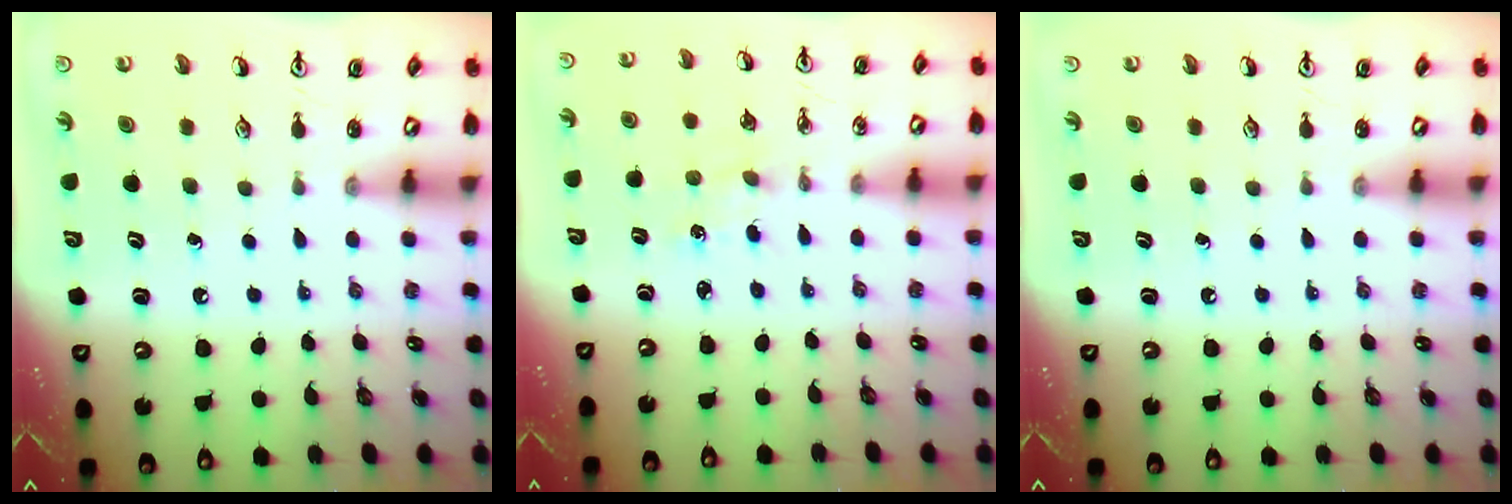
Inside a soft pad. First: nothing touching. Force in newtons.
{"total": 0.7, "press": 0.7, "slide": 0.2}
{"total": 0.0}